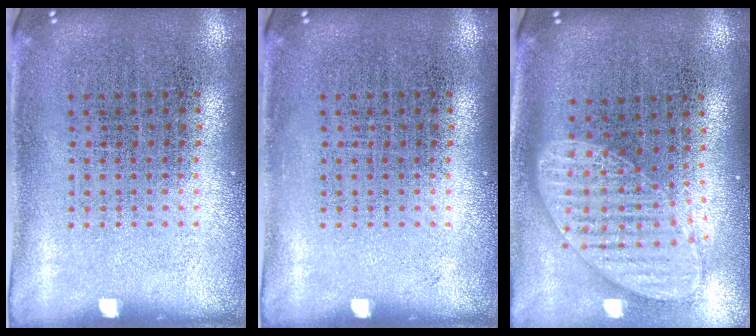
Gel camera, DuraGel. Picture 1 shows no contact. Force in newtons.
{"total": 0.0}
{"total": 1.8, "press": 1.5, "slide": 1.0}